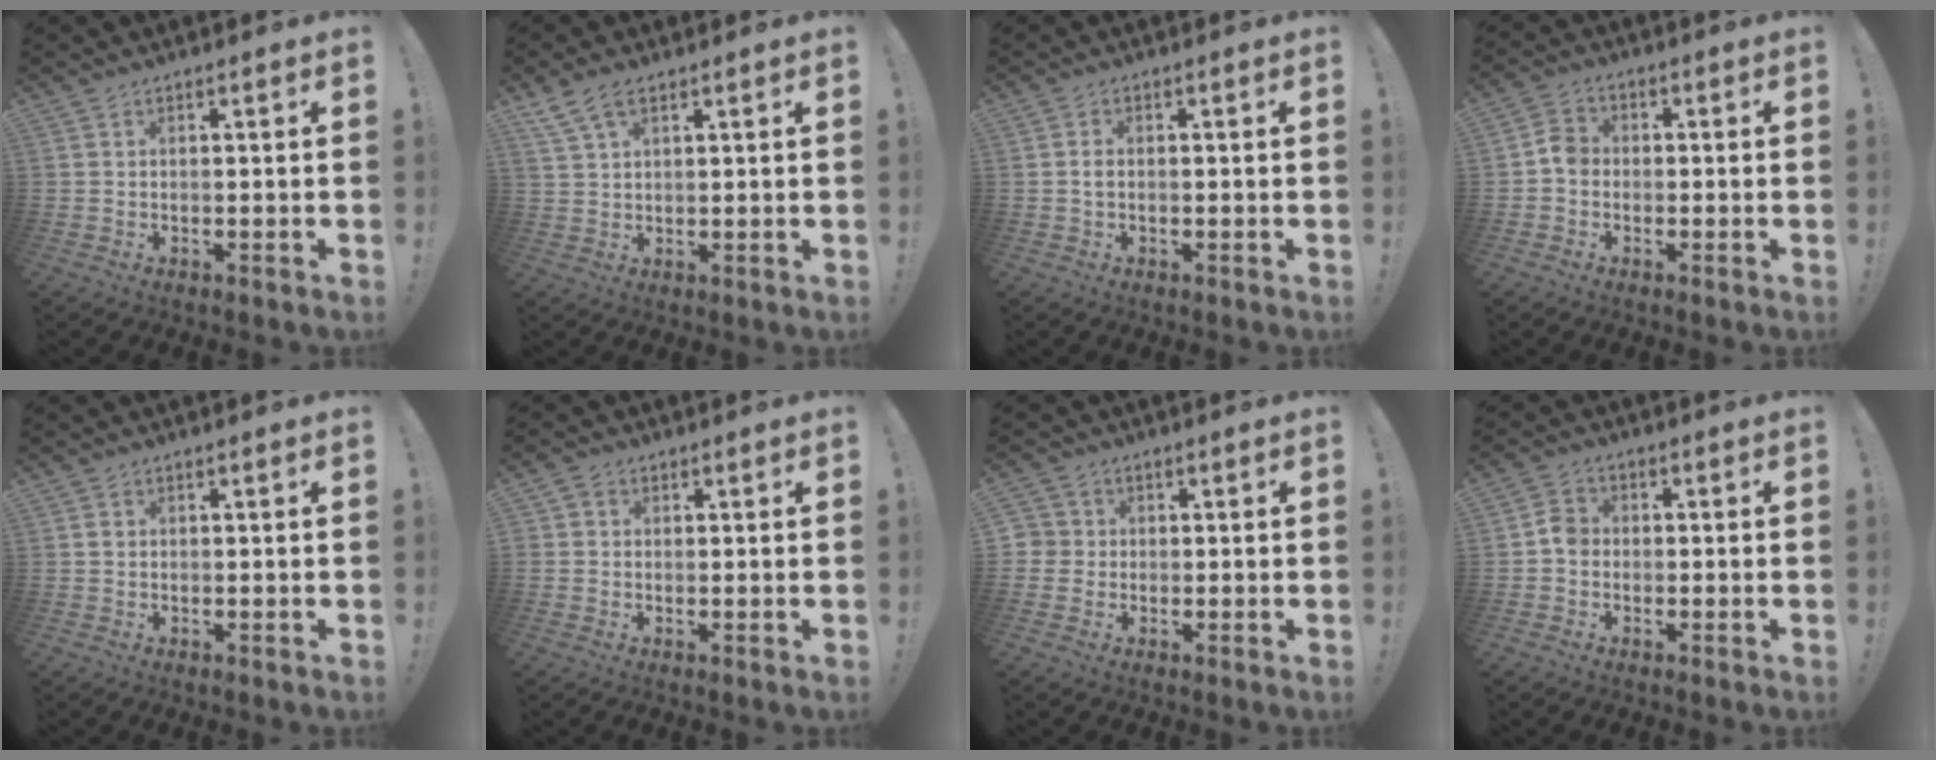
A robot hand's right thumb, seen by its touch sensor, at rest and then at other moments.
{"total": 6.6, "force": [4.1, 3.2, 4.1], "torque": [-0.079, -0.008, 0.080]}
{"total": 1.2, "force": [-0.4, 0.6, 1.0], "torque": [-0.027, 0.007, -0.006]}
{"total": 4.6, "force": [-1.1, 3.8, 2.3], "torque": [-0.025, 0.016, -0.021]}
{"total": 0.8, "force": [0.0, 0.7, 0.2], "torque": [-0.004, 0.005, -0.001]}
{"total": 2.1, "force": [0.3, 2.0, 0.7], "torque": [-0.009, 0.003, 0.004]}
{"total": 3.4, "force": [-0.4, 3.3, 0.7], "torque": [-0.019, 0.010, -0.005]}
{"total": 4.2, "force": [-1.1, 3.4, 2.1], "torque": [-0.029, 0.015, -0.020]}